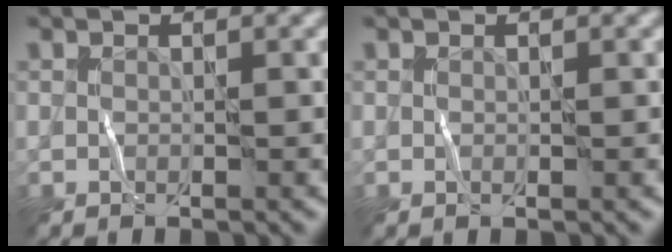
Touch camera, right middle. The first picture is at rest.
{"total": 0.0}